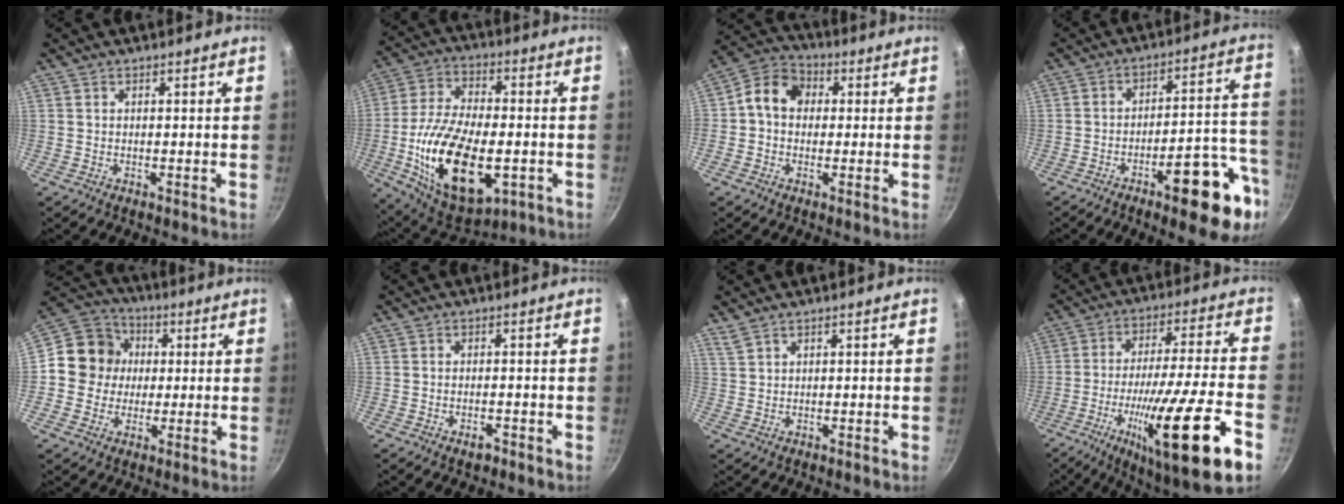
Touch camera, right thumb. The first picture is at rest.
{"total": 23.2, "force": [-5.1, 12.0, 19.2], "torque": [-0.342, 0.015, -0.080]}
{"total": 8.3, "force": [0.6, 6.9, 4.5], "torque": [-0.053, 0.021, -0.014]}
{"total": 17.1, "force": [-8.2, 5.6, 13.9], "torque": [-0.145, 0.051, -0.110]}
{"total": 11.3, "force": [0.8, 10.5, 4.0], "torque": [-0.033, 0.021, -0.006]}
{"total": 2.0, "force": [-1.2, 0.9, 1.2], "torque": [-0.018, 0.010, -0.018]}
{"total": 1.7, "force": [1.5, 0.4, 0.8], "torque": [-0.019, -0.002, 0.036]}
{"total": 24.1, "force": [-10.2, 3.5, 21.6], "torque": [-0.333, 0.025, -0.162]}